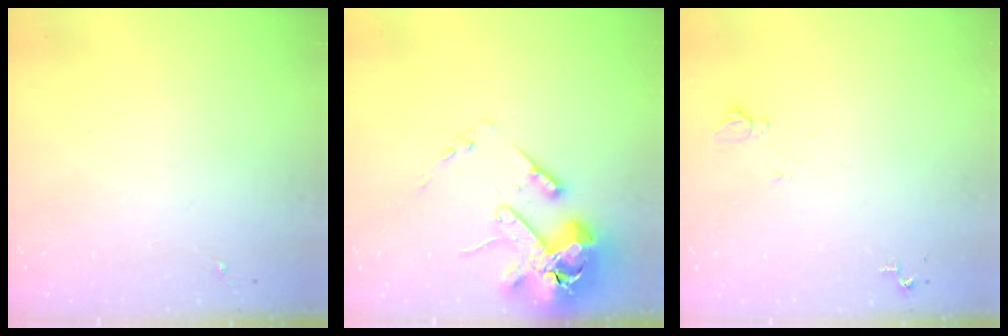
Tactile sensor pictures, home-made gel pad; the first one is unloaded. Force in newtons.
{"total": 15.9, "press": 15.7, "slide": 2.5}
{"total": 5.1, "press": 5.1, "slide": 0.7}